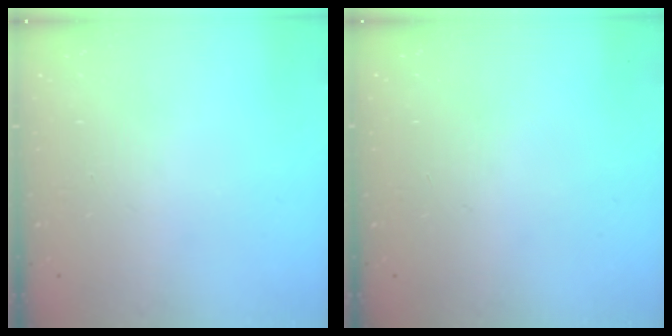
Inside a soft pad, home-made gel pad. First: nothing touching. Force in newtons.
{"total": 0.0}